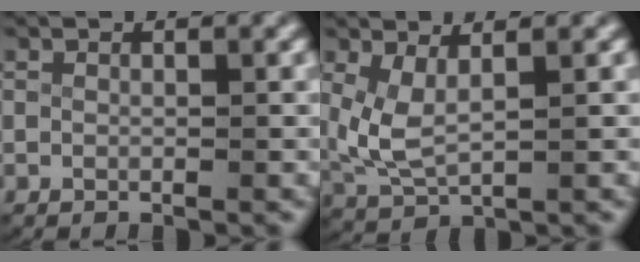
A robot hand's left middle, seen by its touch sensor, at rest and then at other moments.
{"total": 4.5, "force": [0.9, 3.2, 3.0], "torque": [-0.085, -0.015, 0.025]}